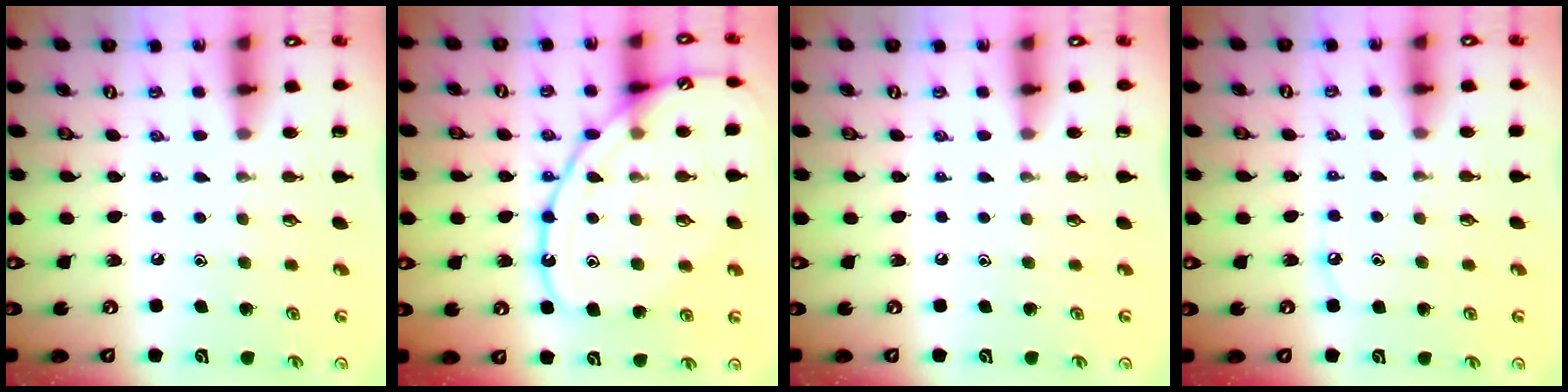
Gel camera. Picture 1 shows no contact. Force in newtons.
{"total": 14.7, "press": 14.7, "slide": 0.7}
{"total": 0.0}
{"total": 4.3, "press": 4.2, "slide": 0.6}